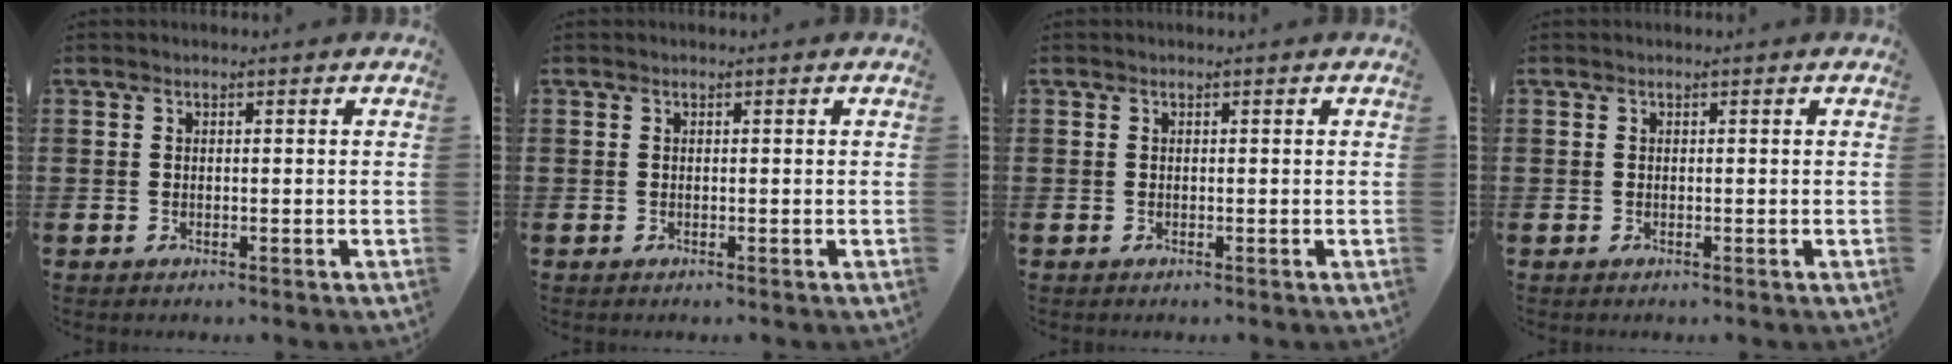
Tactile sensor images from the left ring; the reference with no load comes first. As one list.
[{"total": 0.0}, {"total": 0.0}, {"total": 0.0}]